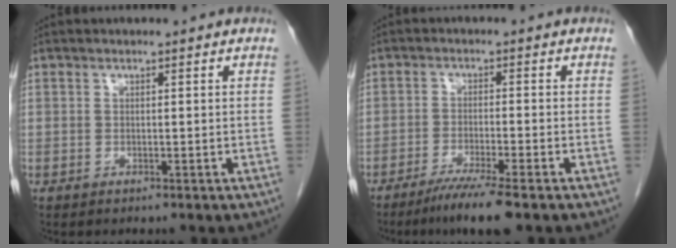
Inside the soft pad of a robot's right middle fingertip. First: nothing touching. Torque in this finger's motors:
{"motor_torque": [0.41, -0.21, 0.07, 0.05]}